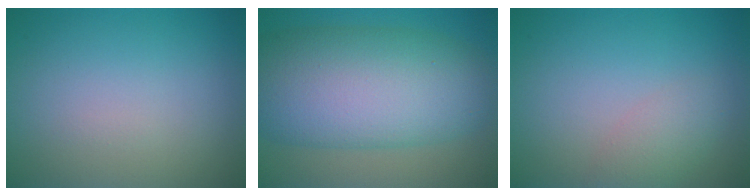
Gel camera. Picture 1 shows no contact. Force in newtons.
{"total": 12.8, "press": 12.8, "slide": 0.2}
{"total": 2.1, "press": 2.1, "slide": 0.1}